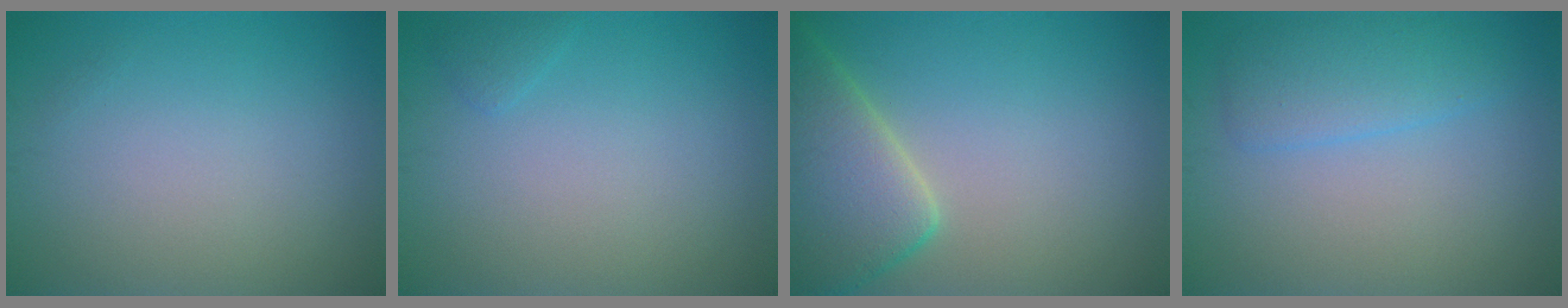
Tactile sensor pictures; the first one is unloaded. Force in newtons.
{"total": 0.7, "press": 0.7, "slide": 0.1}
{"total": 7.4, "press": 7.4, "slide": 0.6}
{"total": 3.1, "press": 3.1, "slide": 0.3}